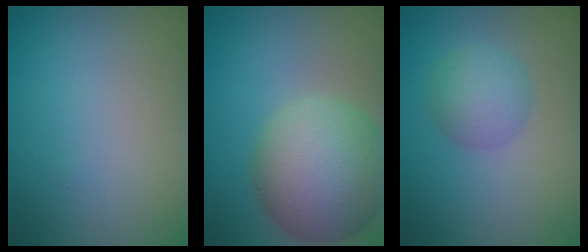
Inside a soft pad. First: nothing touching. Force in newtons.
{"total": 9.5, "press": 9.4, "slide": 0.7}
{"total": 3.1, "press": 3.1, "slide": 0.0}